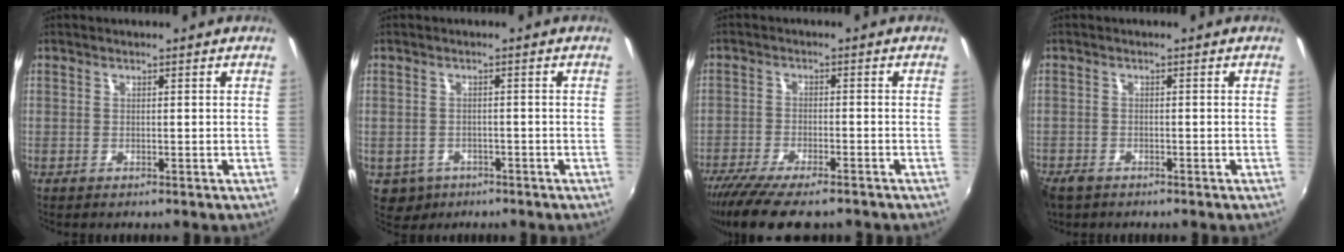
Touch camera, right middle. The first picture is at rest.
{"total": 4.6, "force": [-2.0, 3.8, 1.4], "torque": [-0.037, -0.004, -0.023]}
{"total": 12.4, "force": [-10.0, 2.8, 6.8], "torque": [-0.149, -0.043, -0.168]}
{"total": 3.6, "force": [-2.7, 1.9, 1.4], "torque": [-0.041, -0.013, -0.052]}